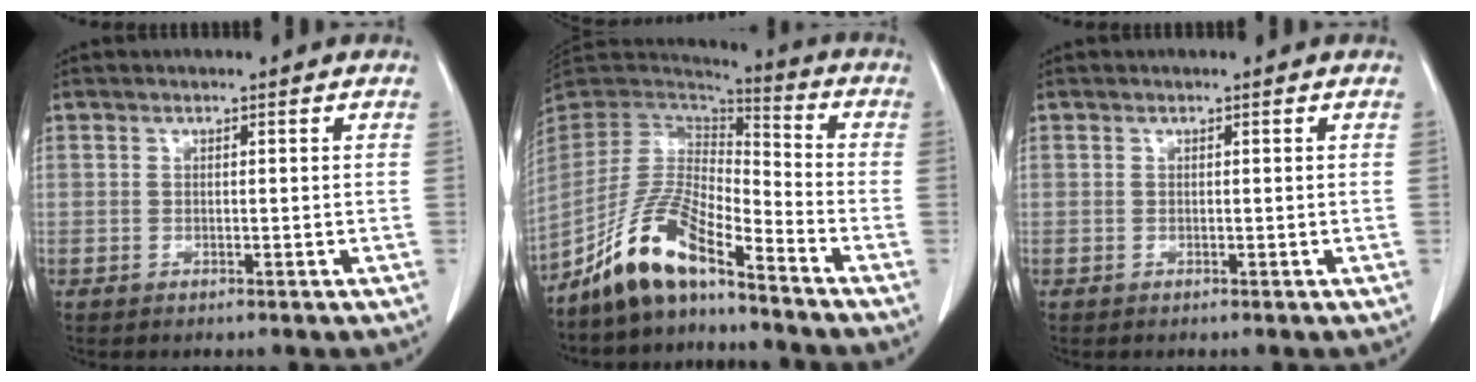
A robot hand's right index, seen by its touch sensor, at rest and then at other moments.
{"total": 11.9, "force": [-8.8, 2.6, 7.5], "torque": [-0.159, 0.013, -0.168]}
{"total": 0.0}